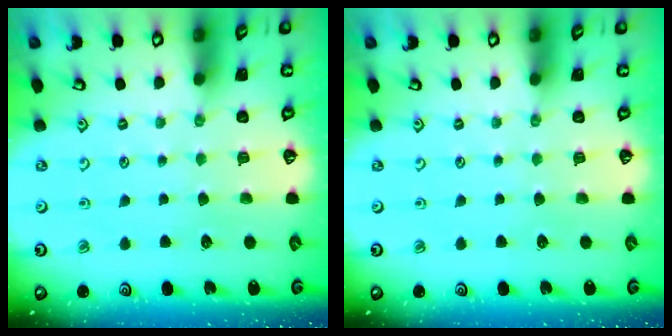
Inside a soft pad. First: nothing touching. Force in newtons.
{"total": 0.0}